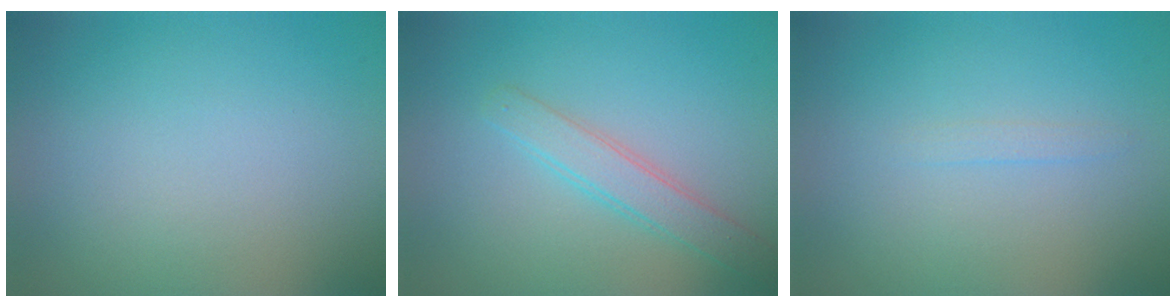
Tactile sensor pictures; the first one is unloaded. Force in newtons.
{"total": 2.5, "press": 2.5, "slide": 0.1}
{"total": 0.6, "press": 0.6, "slide": 0.1}